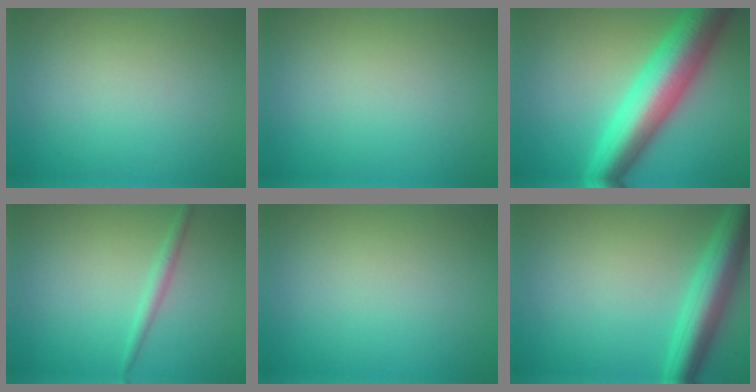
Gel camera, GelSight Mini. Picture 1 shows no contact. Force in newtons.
{"total": 0.0}
{"total": 9.4, "press": 9.4, "slide": 0.0}
{"total": 1.3, "press": 1.3, "slide": 0.1}
{"total": 0.0}
{"total": 5.5, "press": 5.5, "slide": 0.2}